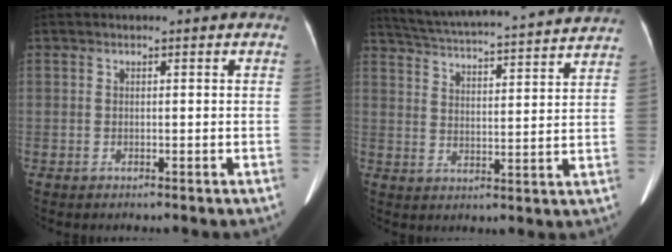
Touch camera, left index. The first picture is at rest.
{"total": 25.9, "force": [24.1, 1.5, 9.4], "torque": [-0.163, -0.014, 0.315]}